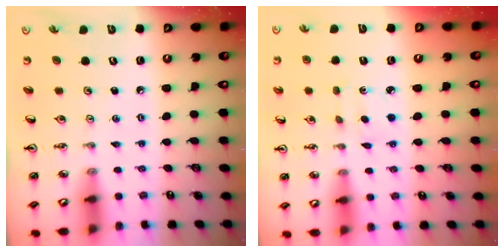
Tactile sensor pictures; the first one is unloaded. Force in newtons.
{"total": 2.3, "press": 2.3, "slide": 0.3}